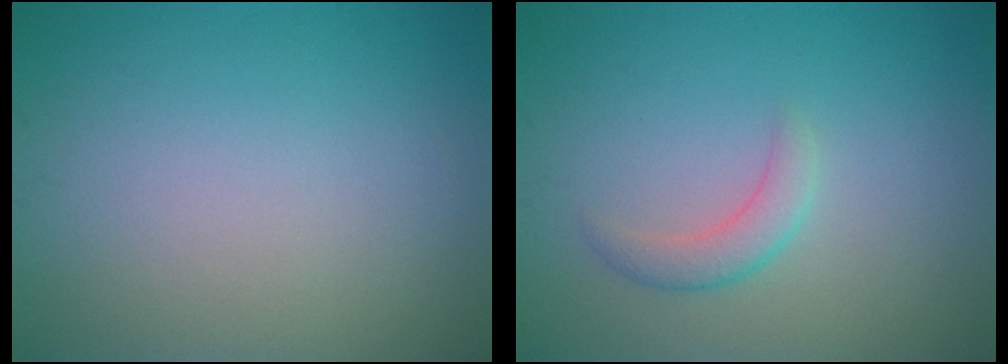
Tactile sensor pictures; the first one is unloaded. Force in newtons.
{"total": 1.9, "press": 1.9, "slide": 0.1}